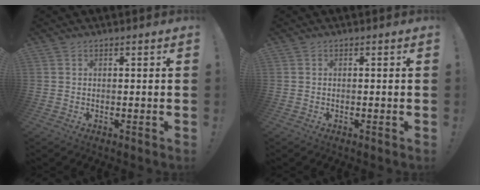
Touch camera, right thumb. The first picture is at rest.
{"total": 0.0}